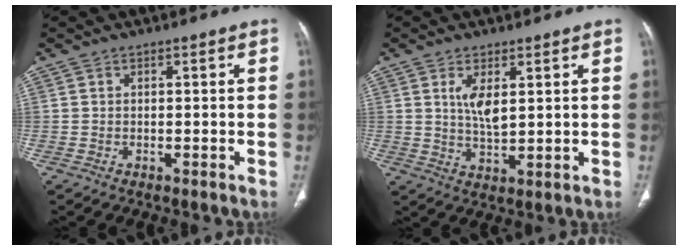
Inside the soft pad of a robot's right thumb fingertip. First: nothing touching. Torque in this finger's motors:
{"motor_torque": [0.30, 1.37, 0.01, -0.06, 0.21]}